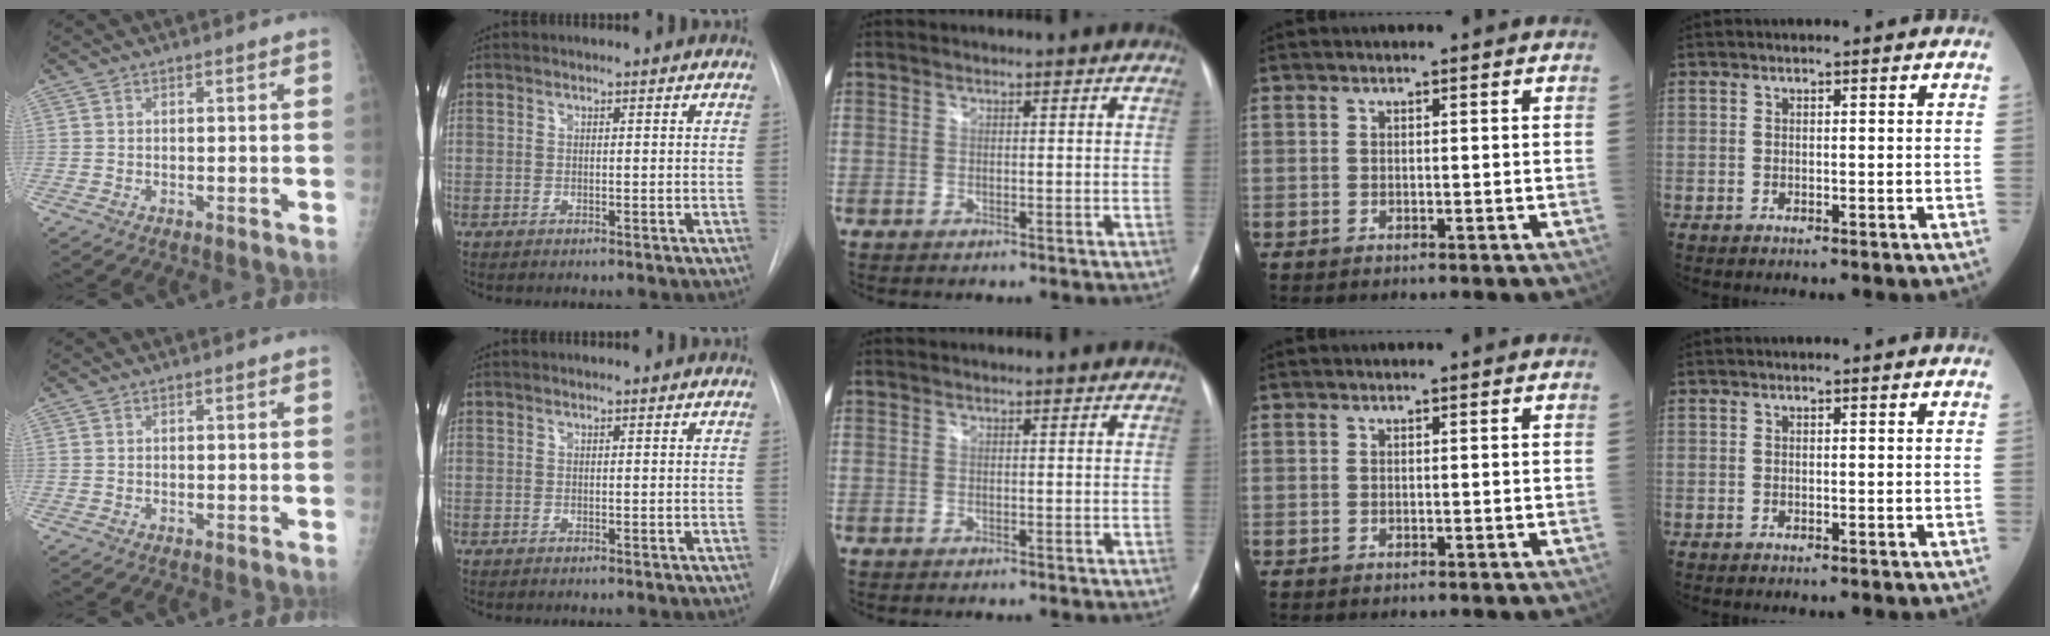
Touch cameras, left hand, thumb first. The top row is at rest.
{}